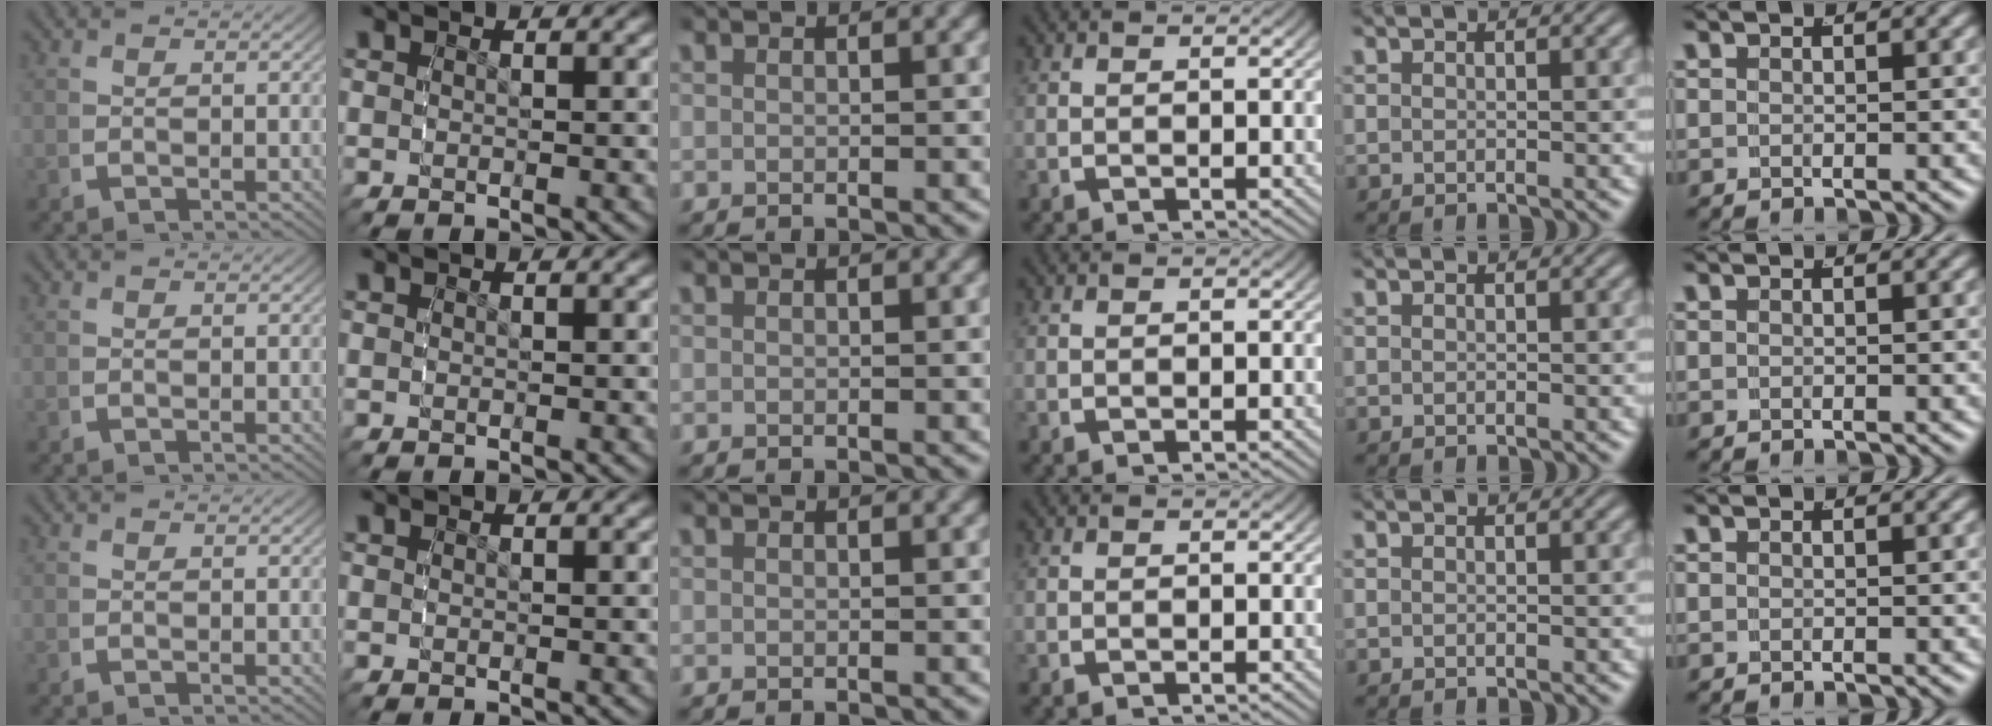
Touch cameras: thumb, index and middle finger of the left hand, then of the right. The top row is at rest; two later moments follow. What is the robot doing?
{"motion": "reach", "object": "toothpaste"}